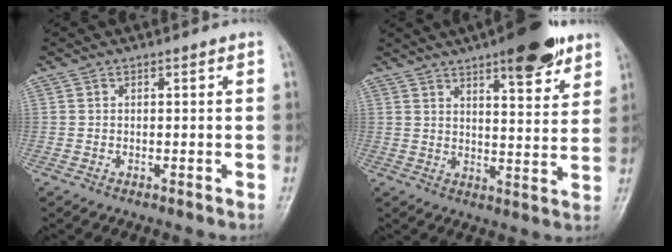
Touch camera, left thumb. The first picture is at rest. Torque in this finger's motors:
{"motor_torque": [2.39, 1.10, 1.21, -0.88, 0.33]}